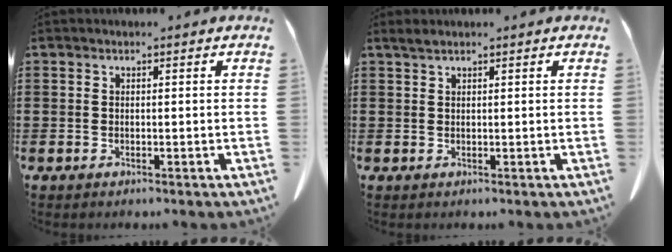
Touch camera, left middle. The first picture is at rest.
{"total": 1.1, "force": [0.8, 0.1, 0.8], "torque": [-0.017, -0.002, 0.016]}